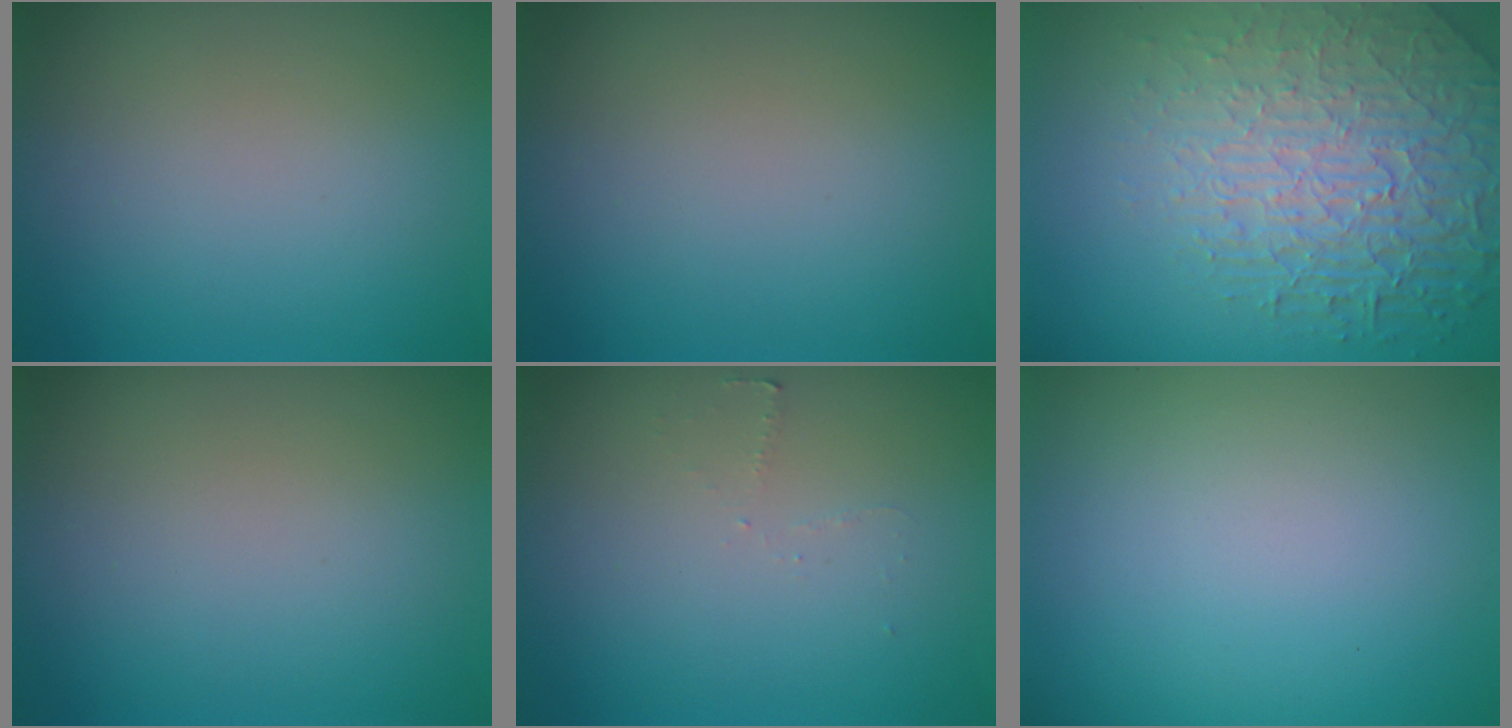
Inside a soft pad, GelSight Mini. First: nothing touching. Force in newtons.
{"total": 0.0}
{"total": 7.0, "press": 5.6, "slide": 4.2}
{"total": 0.0}
{"total": 0.9, "press": 0.8, "slide": 0.3}
{"total": 0.0}